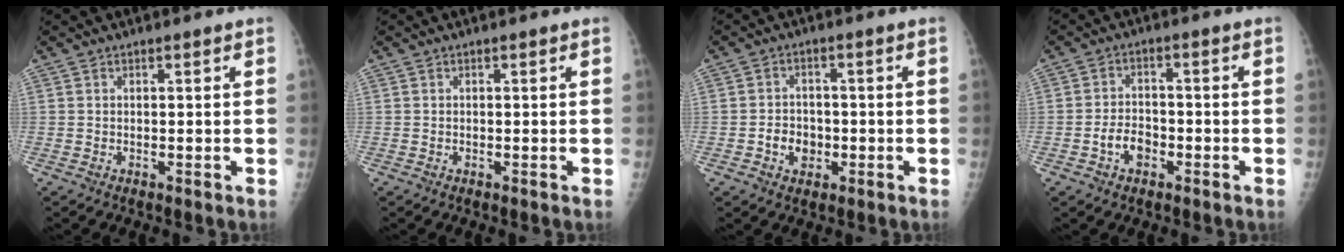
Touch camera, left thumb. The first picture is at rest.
{"total": 0.0}
{"total": 4.6, "force": [-1.4, 3.7, 2.2], "torque": [-0.012, 0.014, -0.024]}
{"total": 4.7, "force": [-2.2, 3.2, 2.7], "torque": [-0.034, 0.024, -0.040]}